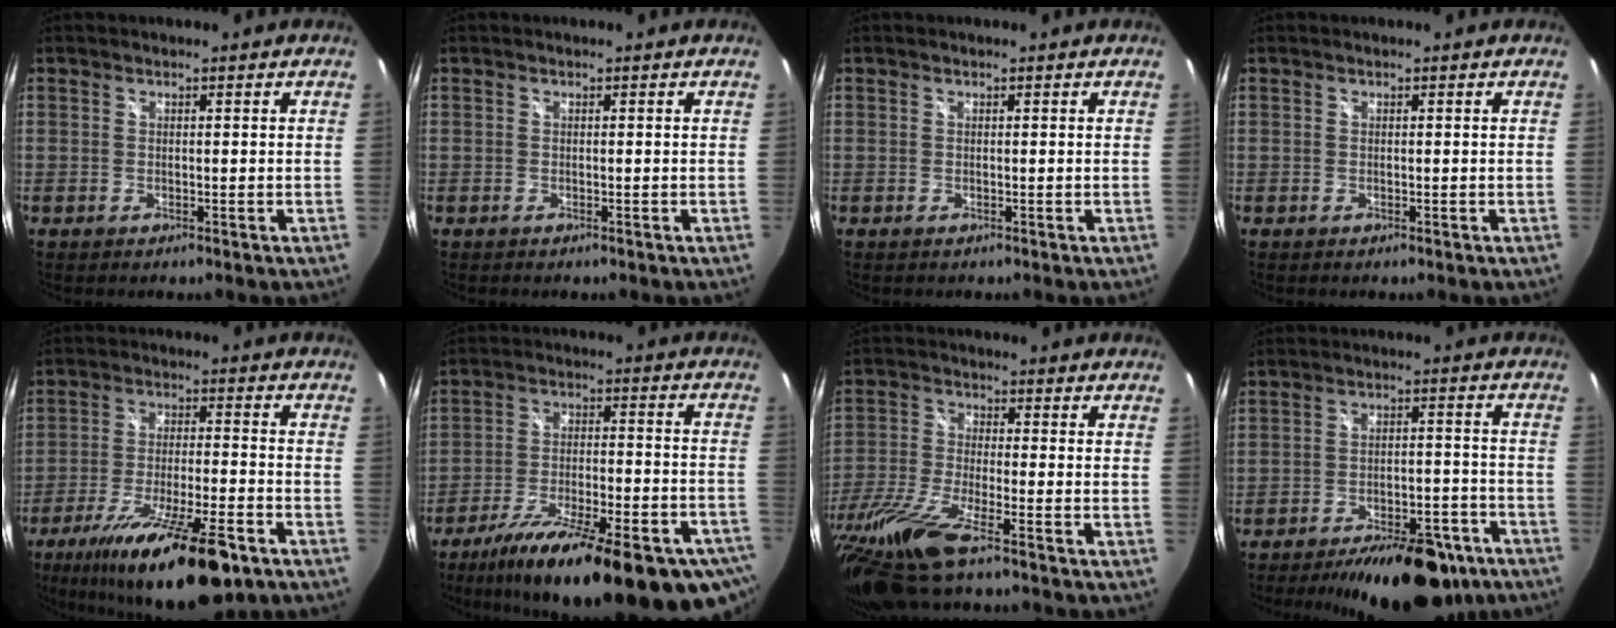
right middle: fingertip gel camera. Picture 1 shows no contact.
{"total": 0.0}
{"total": 0.0}
{"total": 0.0}
{"total": 19.6, "force": [-12.9, 4.2, 14.2], "torque": [-0.259, -0.040, -0.208]}
{"total": 28.7, "force": [-20.3, 6.6, 19.1], "torque": [-0.311, -0.059, -0.286]}
{"total": 14.1, "force": [-10.5, 1.1, 9.4], "torque": [-0.212, -0.045, -0.202]}
{"total": 19.5, "force": [-14.7, 7.3, 10.5], "torque": [-0.167, -0.006, -0.192]}